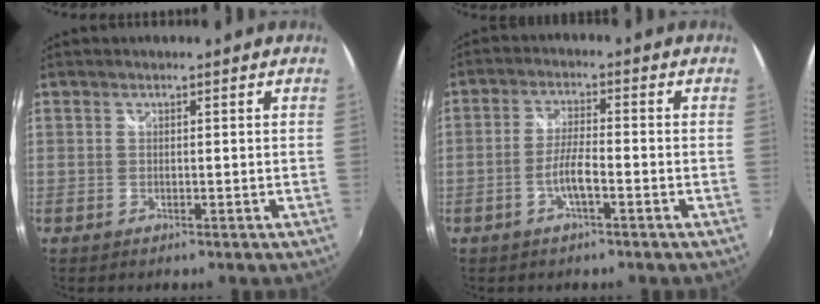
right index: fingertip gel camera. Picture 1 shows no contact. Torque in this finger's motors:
{"motor_torque": [0.50, -0.36, 0.33, 0.05]}